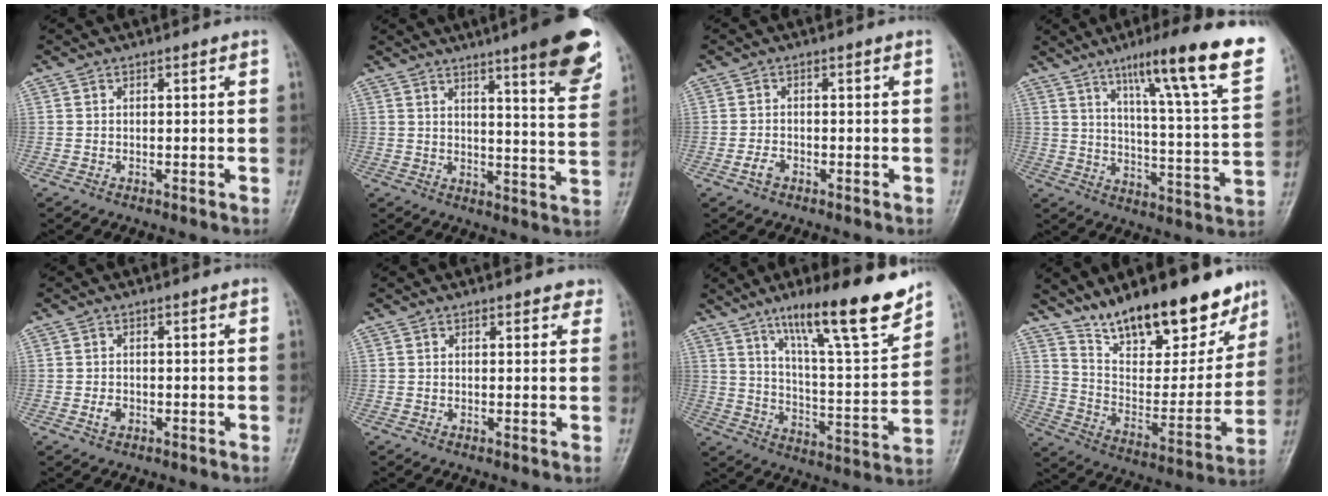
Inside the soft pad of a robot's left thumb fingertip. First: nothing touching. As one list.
[{"total": 14.1, "force": [8.7, 1.9, 11.0], "torque": [-0.127, -0.049, 0.113]}, {"total": 1.8, "force": [-1.0, 1.1, 1.0], "torque": [-0.023, 0.006, -0.020]}, {"total": 23.0, "force": [13.4, 2.5, 18.6], "torque": [-0.249, -0.046, 0.192]}, {"total": 1.6, "force": [-0.5, 1.1, 1.0], "torque": [-0.017, 0.003, -0.008]}, {"total": 2.6, "force": [2.1, 1.1, 1.1], "torque": [0.012, -0.004, 0.018]}, {"total": 19.5, "force": [13.5, 3.1, 13.7], "torque": [-0.187, -0.074, 0.219]}, {"total": 22.5, "force": [16.7, 8.6, 12.3], "torque": [-0.142, -0.086, 0.273]}]